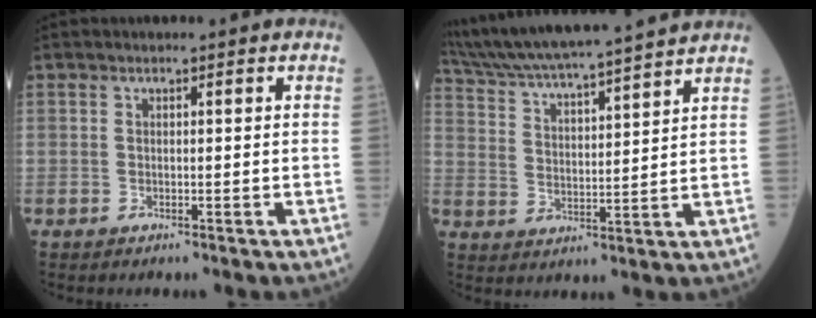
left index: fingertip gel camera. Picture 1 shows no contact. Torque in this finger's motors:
{"motor_torque": [1.04, -1.10, 0.32, 0.10]}